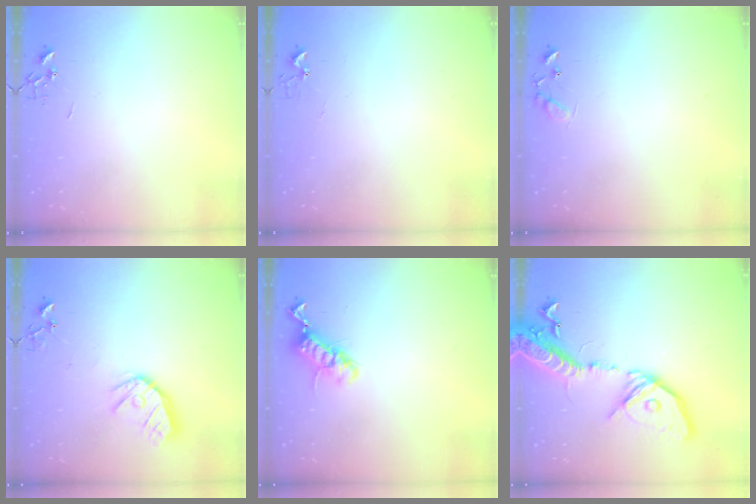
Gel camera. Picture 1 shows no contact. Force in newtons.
{"total": 2.9, "press": 2.9, "slide": 0.3}
{"total": 7.7, "press": 7.7, "slide": 0.5}
{"total": 12.6, "press": 12.5, "slide": 1.4}
{"total": 12.0, "press": 12.0, "slide": 1.3}
{"total": 25.2, "press": 24.7, "slide": 4.9}